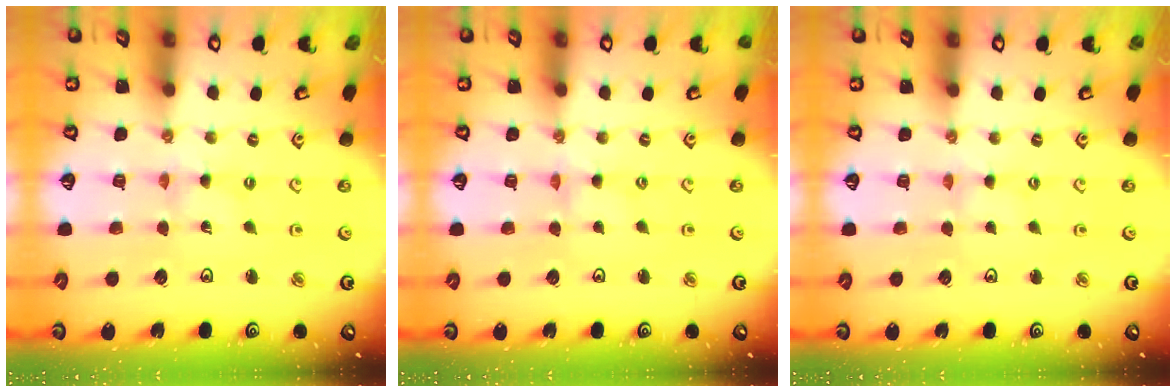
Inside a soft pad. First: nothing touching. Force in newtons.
{"total": 1.2, "press": 1.2, "slide": 0.2}
{"total": 1.3, "press": 1.3, "slide": 0.3}